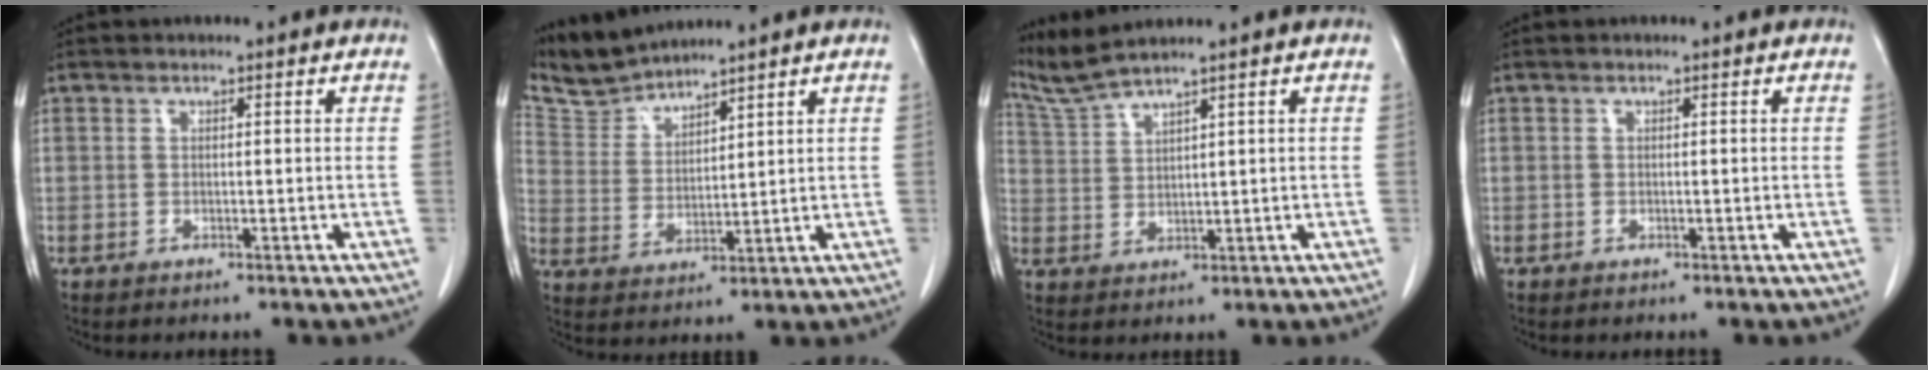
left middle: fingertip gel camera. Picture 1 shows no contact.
{"total": 6.0, "force": [6.0, 0.1, -0.4], "torque": [-0.006, 0.006, 0.135]}
{"total": 4.3, "force": [3.9, -1.5, 1.0], "torque": [-0.037, -0.006, 0.094]}
{"total": 0.0}